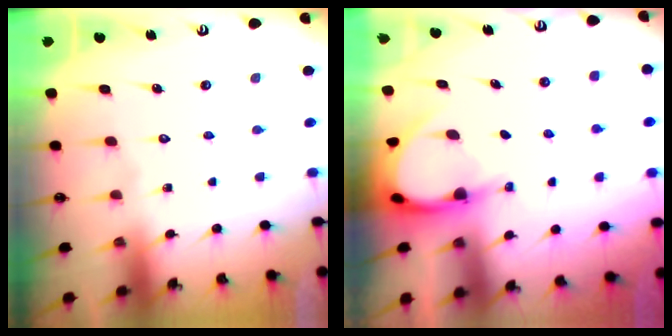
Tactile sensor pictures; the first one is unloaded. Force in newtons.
{"total": 3.9, "press": 3.9, "slide": 0.3}